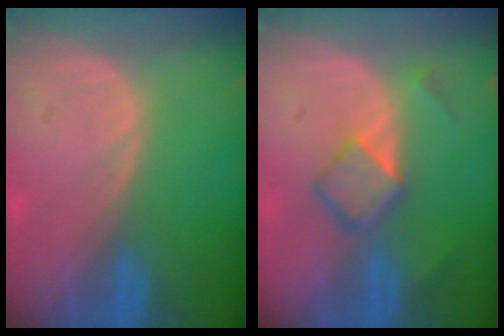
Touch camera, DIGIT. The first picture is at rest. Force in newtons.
{"total": 5.1, "press": 4.7, "slide": 2.0}